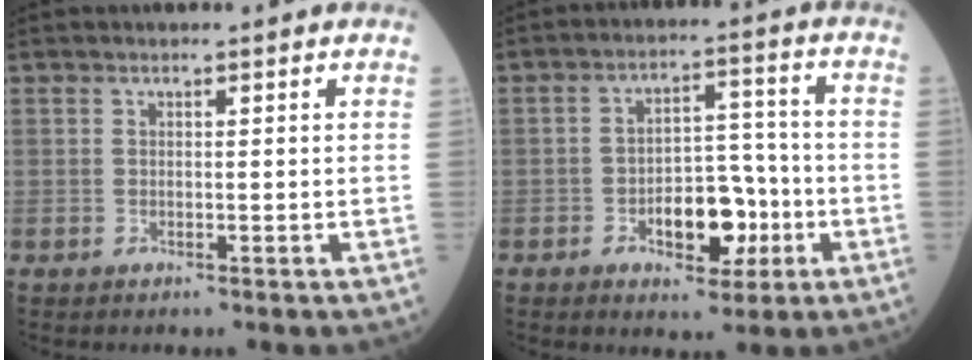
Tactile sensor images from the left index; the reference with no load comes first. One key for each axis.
{"total": 8.6, "fx": -3.3, "fy": 4.5, "fz": 6.6, "tx": -0.106, "ty": 0.018, "tz": -0.048}